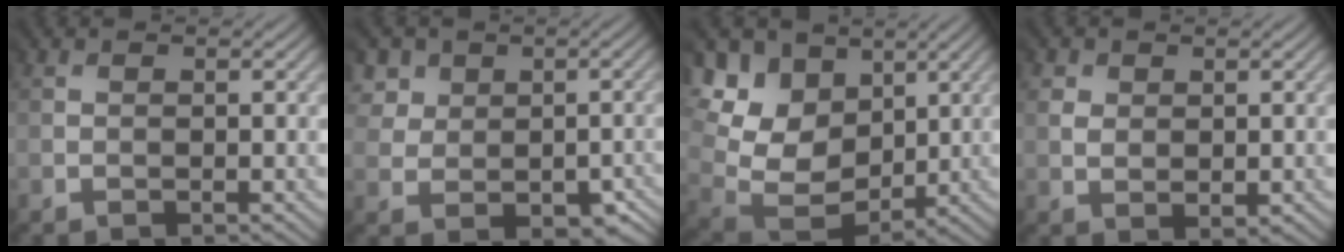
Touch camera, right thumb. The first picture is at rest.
{"total": 5.4, "force": [1.8, 5.0, 1.0], "torque": [-0.039, 0.010, 0.033]}
{"total": 14.7, "force": [6.2, 11.3, 7.0], "torque": [-0.213, 0.031, 0.132]}
{"total": 1.9, "force": [0.8, 1.7, 0.2], "torque": [-0.010, -0.005, 0.019]}